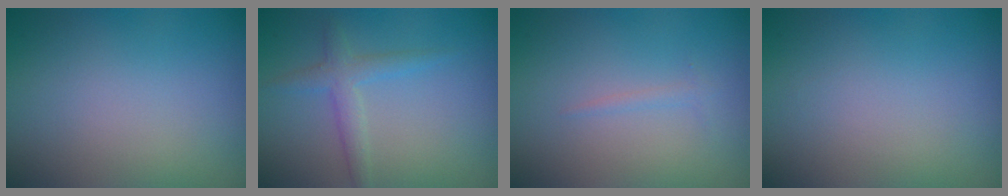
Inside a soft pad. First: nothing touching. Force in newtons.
{"total": 2.3, "press": 2.3, "slide": 0.1}
{"total": 0.7, "press": 0.7, "slide": 0.0}
{"total": 0.0}